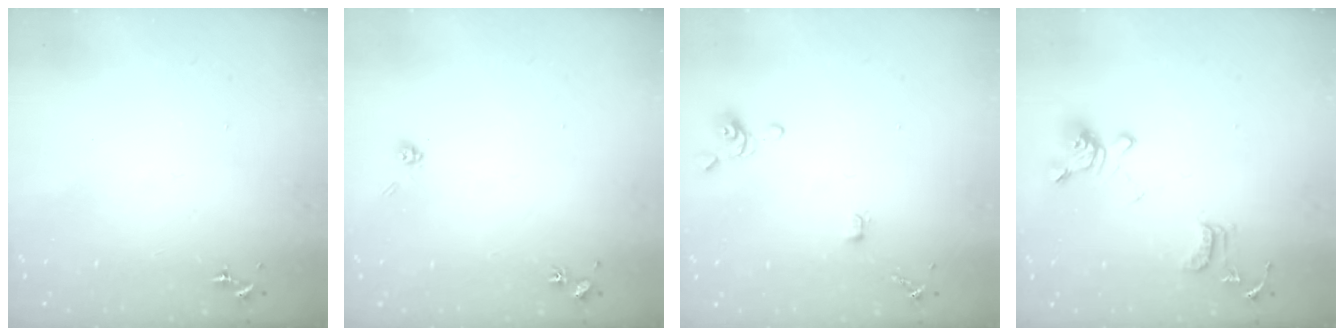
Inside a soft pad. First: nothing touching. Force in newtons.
{"total": 4.0, "press": 3.8, "slide": 1.4}
{"total": 4.0, "press": 3.9, "slide": 0.9}
{"total": 14.3, "press": 14.2, "slide": 1.5}